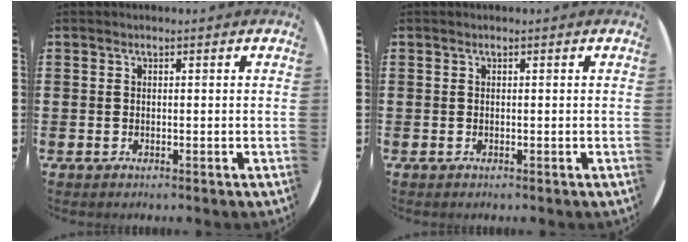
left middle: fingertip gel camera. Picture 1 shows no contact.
{"total": 0.0}